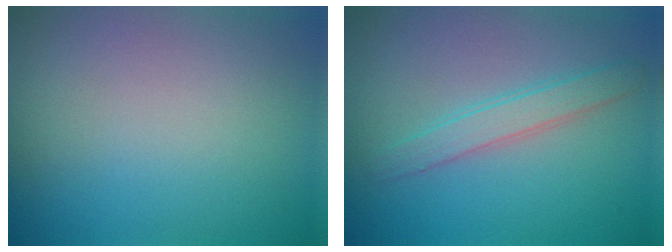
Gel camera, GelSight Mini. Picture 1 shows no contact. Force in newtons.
{"total": 2.2, "press": 2.2, "slide": 0.1}